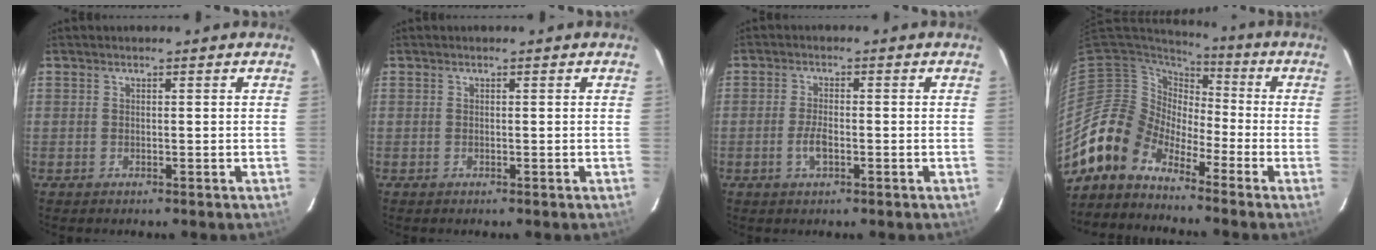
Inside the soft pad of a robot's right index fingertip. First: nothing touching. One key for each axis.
{"total": 0.0}
{"total": 3.4, "fx": -1.2, "fy": 1.3, "fz": 2.9, "tx": -0.063, "ty": -0.001, "tz": -0.024}
{"total": 10.1, "fx": -8.2, "fy": 5.8, "fz": 0.6, "tx": -0.021, "ty": 0.031, "tz": -0.169}